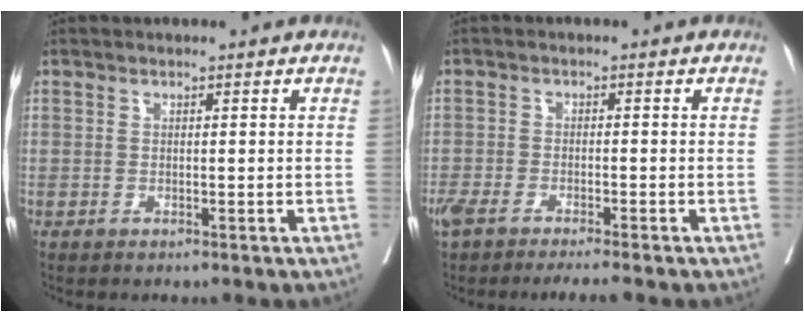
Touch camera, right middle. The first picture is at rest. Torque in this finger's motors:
{"motor_torque": [0.13, -0.16, 0.10, 0.06]}